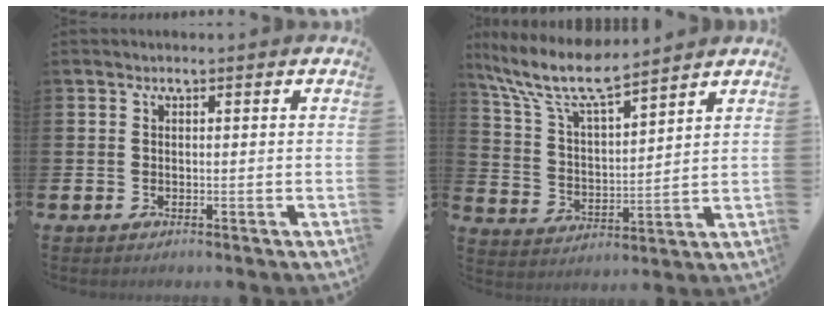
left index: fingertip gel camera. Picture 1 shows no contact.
{"total": 9.6, "force": [8.3, 1.8, 4.6], "torque": [-0.126, -0.039, 0.146]}